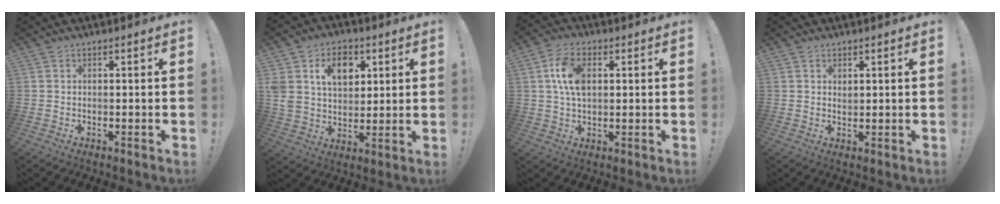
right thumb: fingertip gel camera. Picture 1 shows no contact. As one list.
[{"total": 12.9, "force": [5.5, 9.5, 6.7], "torque": [-0.103, -0.013, 0.105]}, {"total": 10.1, "force": [2.2, 6.5, 7.4], "torque": [-0.142, 0.008, 0.043]}, {"total": 1.4, "force": [1.0, 0.9, 0.3], "torque": [0.002, -0.004, 0.017]}]